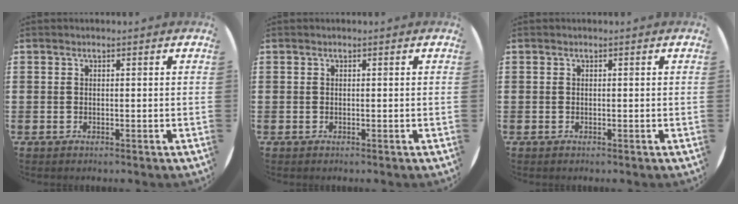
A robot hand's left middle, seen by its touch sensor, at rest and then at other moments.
{"total": 0.0}
{"total": 0.0}